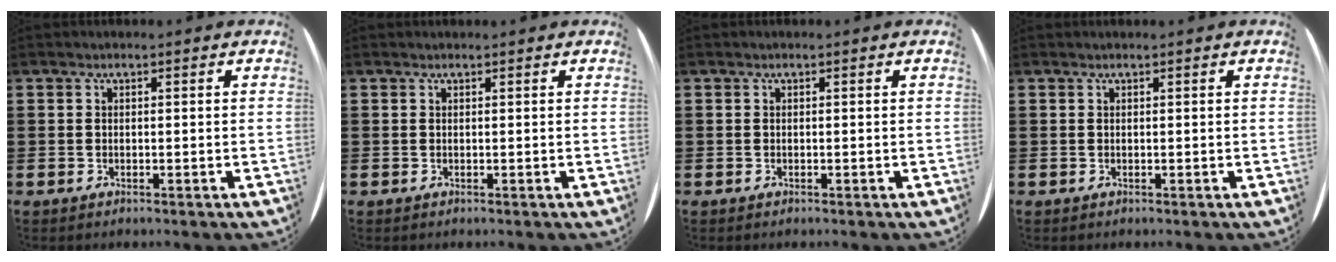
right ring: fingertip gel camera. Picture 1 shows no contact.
{"total": 0.0}
{"total": 0.0}
{"total": 0.0}